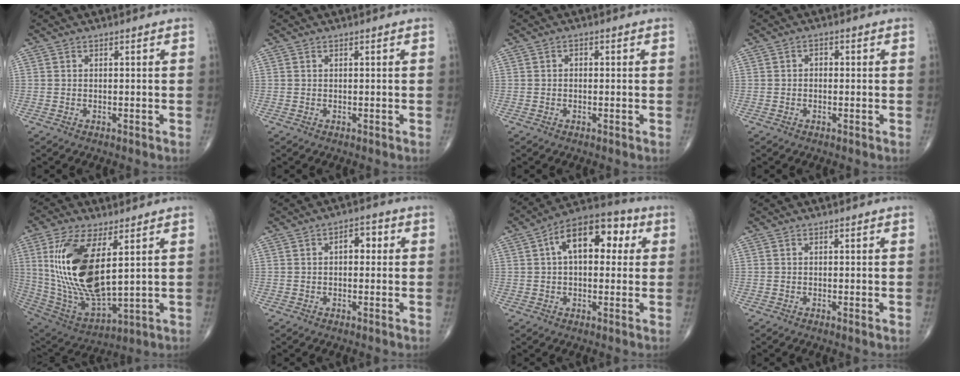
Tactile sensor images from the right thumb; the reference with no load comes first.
{"total": 0.0}
{"total": 1.0, "force": [0.1, 0.7, 0.6], "torque": [-0.007, 0.005, -0.001]}
{"total": 1.4, "force": [0.0, 1.0, 0.9], "torque": [-0.007, 0.007, -0.004]}
{"total": 20.5, "force": [5.0, 8.7, 17.9], "torque": [-0.366, -0.030, 0.107]}
{"total": 3.8, "force": [0.7, 2.3, 2.9], "torque": [-0.031, 0.011, 0.004]}
{"total": 14.1, "force": [3.6, 7.9, 11.1], "torque": [-0.150, 0.031, 0.046]}
{"total": 0.6, "force": [0.1, 0.0, 0.6], "torque": [-0.013, -0.005, -0.002]}